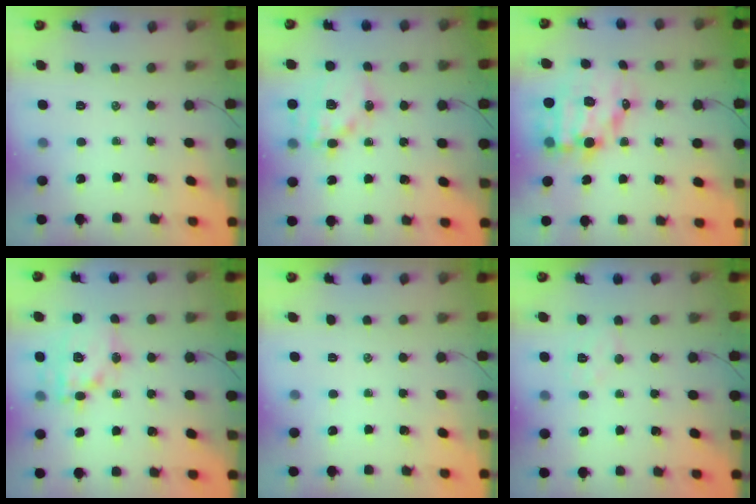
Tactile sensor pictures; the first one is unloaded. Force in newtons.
{"total": 15.3, "press": 15.0, "slide": 3.1}
{"total": 12.1, "press": 11.7, "slide": 3.0}
{"total": 15.1, "press": 15.0, "slide": 1.3}
{"total": 0.0}
{"total": 5.7, "press": 5.7, "slide": 1.0}